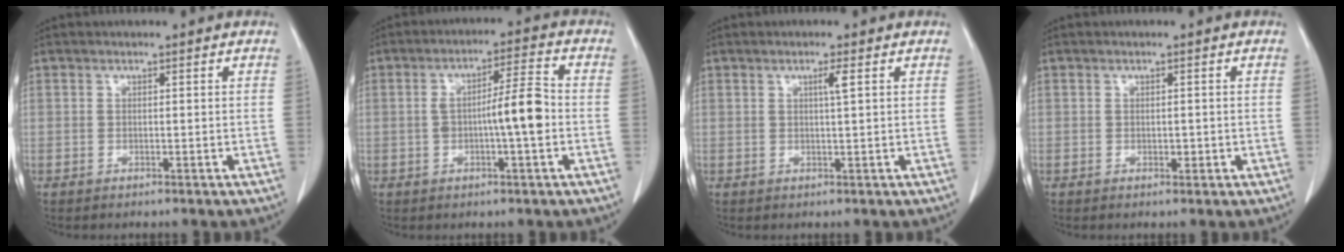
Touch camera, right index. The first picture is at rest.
{"total": 7.2, "force": [-1.1, 0.5, 7.1], "torque": [-0.122, 0.013, -0.019]}
{"total": 1.6, "force": [0.6, -0.3, 1.5], "torque": [-0.028, -0.002, 0.011]}
{"total": 1.0, "force": [-0.2, 0.6, 0.7], "torque": [-0.010, 0.000, -0.001]}